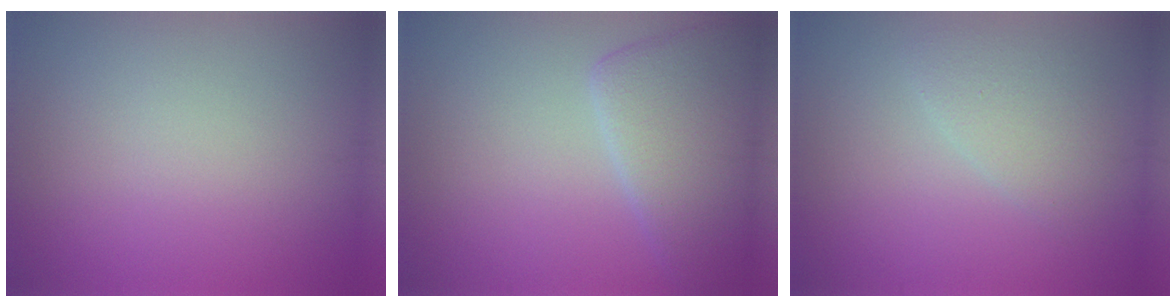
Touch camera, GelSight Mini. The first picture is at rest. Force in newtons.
{"total": 5.9, "press": 5.9, "slide": 0.5}
{"total": 2.4, "press": 2.3, "slide": 0.2}